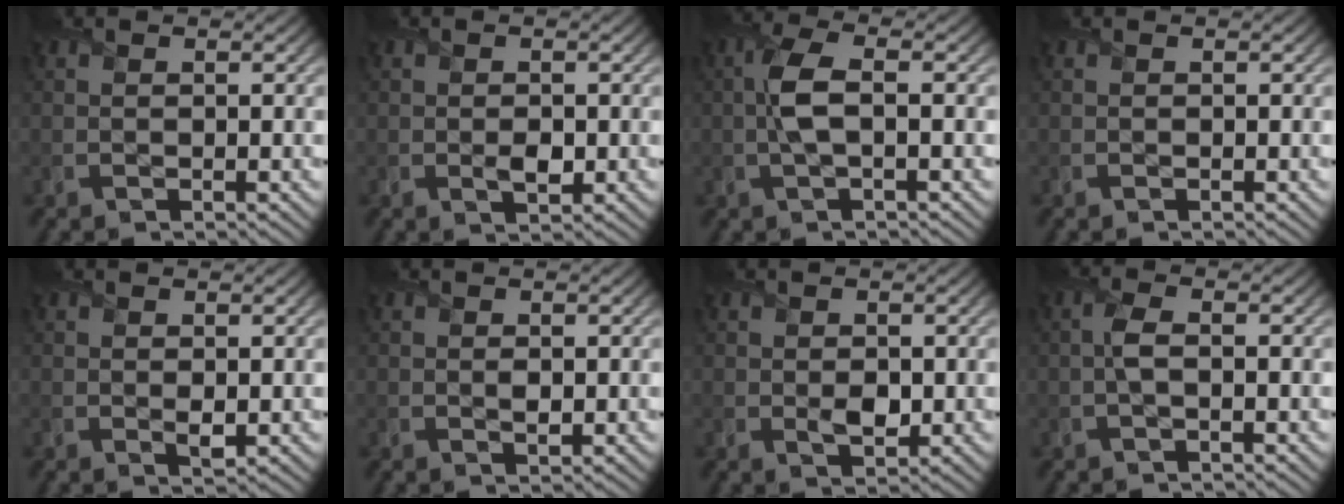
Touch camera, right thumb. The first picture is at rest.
{"total": 1.6, "force": [-0.3, 1.0, 1.2], "torque": [-0.017, -0.008, -0.002]}
{"total": 4.3, "force": [-0.1, 1.4, 4.1], "torque": [-0.096, 0.008, -0.007]}
{"total": 0.0}
{"total": 0.8, "force": [0.3, 0.3, 0.7], "torque": [-0.010, -0.006, 0.008]}
{"total": 0.7, "force": [0.2, 0.4, 0.5], "torque": [-0.007, -0.006, 0.004]}
{"total": 2.0, "force": [0.0, 1.4, 1.4], "torque": [-0.024, -0.009, 0.005]}
{"total": 2.0, "force": [-0.2, 0.6, 1.9], "torque": [-0.043, 0.005, -0.007]}